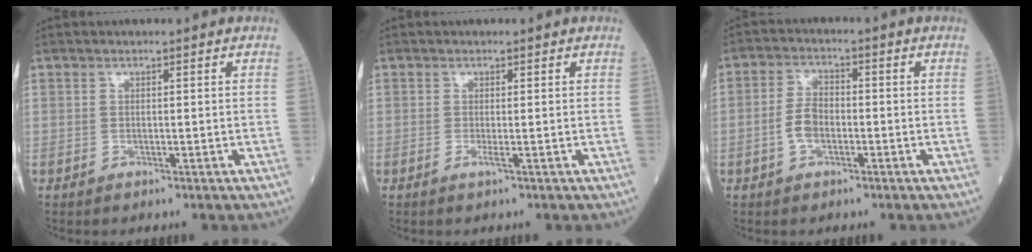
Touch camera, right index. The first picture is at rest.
{"total": 1.1, "force": [-0.5, 0.2, 0.9], "torque": [-0.022, -0.003, -0.008]}
{"total": 4.9, "force": [-1.5, 3.0, 3.6], "torque": [-0.087, 0.013, -0.030]}